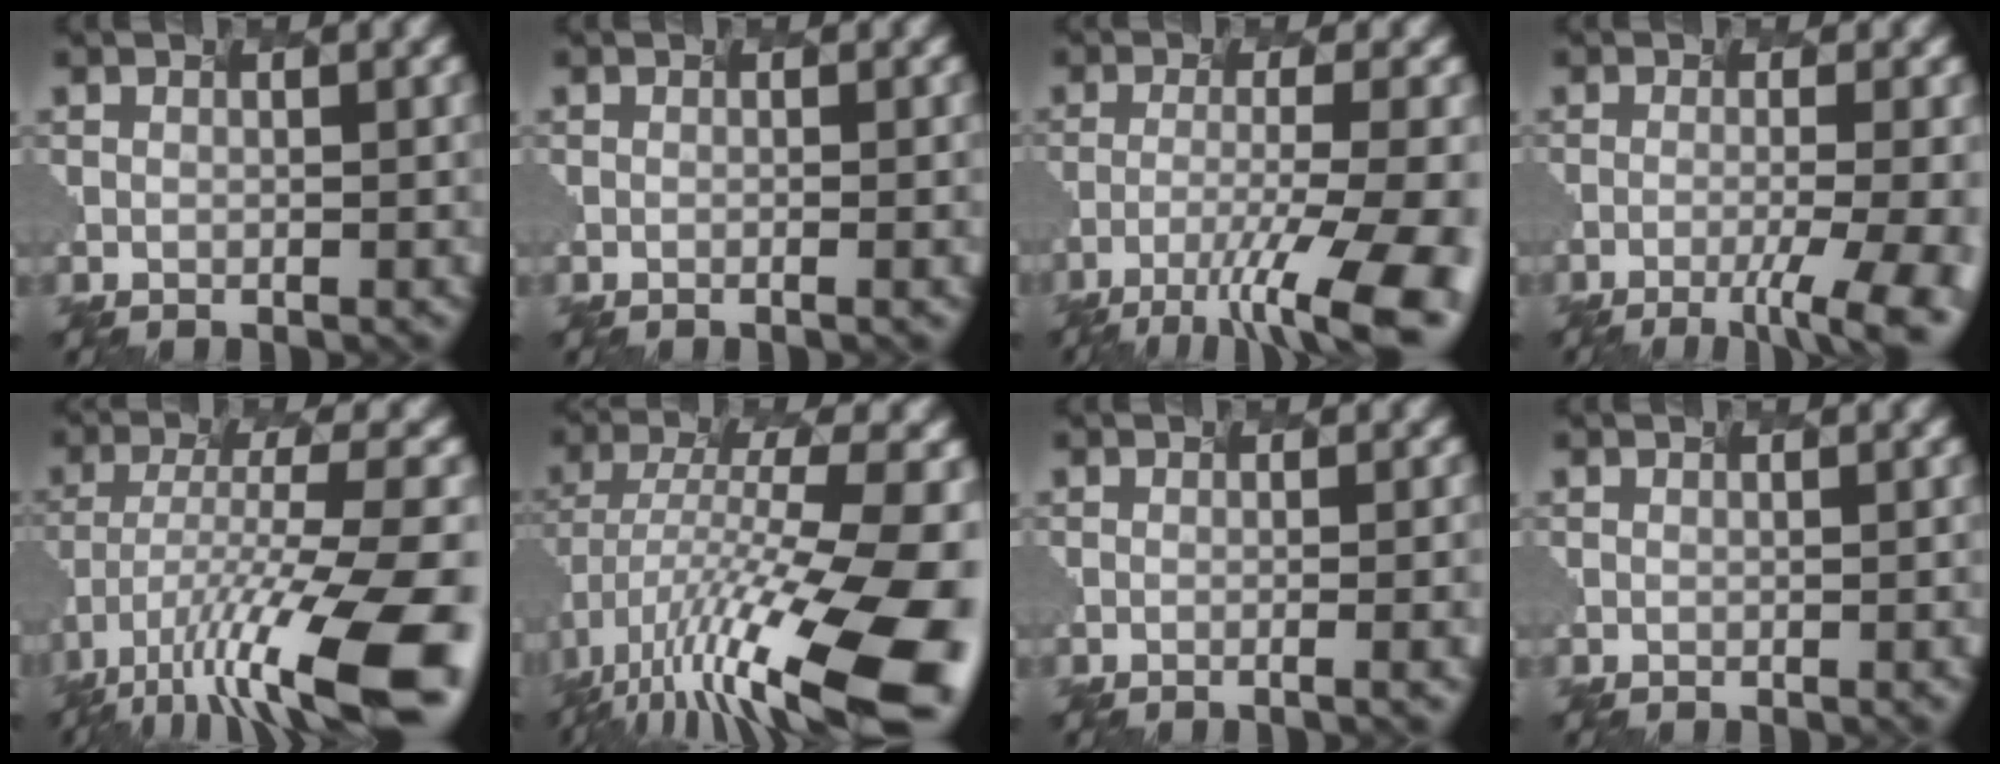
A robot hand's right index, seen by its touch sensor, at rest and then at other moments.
{"total": 1.0, "force": [-0.4, 0.2, 0.9], "torque": [-0.006, 0.004, -0.003]}
{"total": 10.4, "force": [-7.2, 1.3, 7.4], "torque": [-0.145, -0.008, -0.085]}
{"total": 7.0, "force": [-3.5, 1.5, 5.9], "torque": [-0.088, -0.009, -0.023]}
{"total": 13.1, "force": [-9.0, 1.8, 9.5], "torque": [-0.205, -0.006, -0.121]}
{"total": 13.8, "force": [-6.8, 3.6, 11.5], "torque": [-0.233, -0.010, -0.090]}
{"total": 2.8, "force": [-0.7, 0.9, 2.5], "torque": [-0.018, 0.009, -0.003]}
{"total": 0.8, "force": [-0.1, 0.3, 0.7], "torque": [0.002, 0.008, 0.002]}